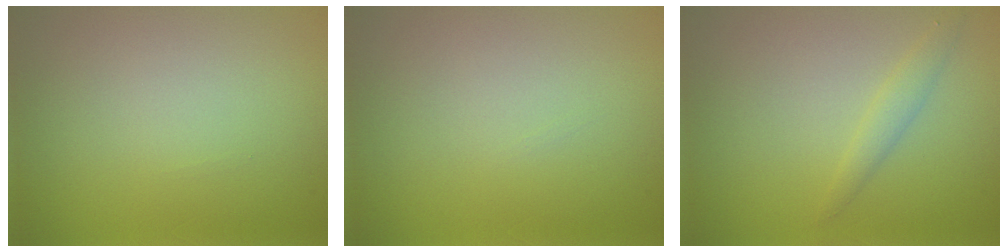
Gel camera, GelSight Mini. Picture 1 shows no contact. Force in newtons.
{"total": 0.0}
{"total": 1.6, "press": 1.6, "slide": 0.1}